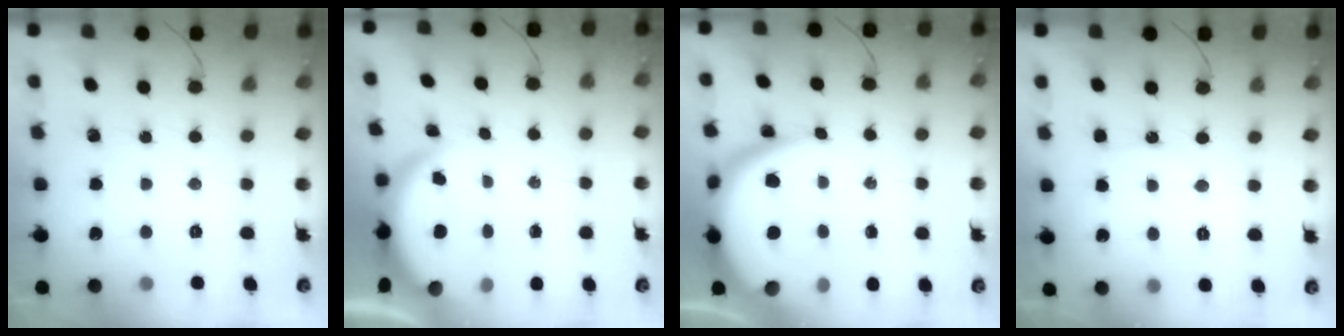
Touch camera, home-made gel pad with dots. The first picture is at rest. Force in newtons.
{"total": 3.8, "press": 3.8, "slide": 0.1}
{"total": 11.4, "press": 11.4, "slide": 1.0}
{"total": 6.5, "press": 6.5, "slide": 0.4}